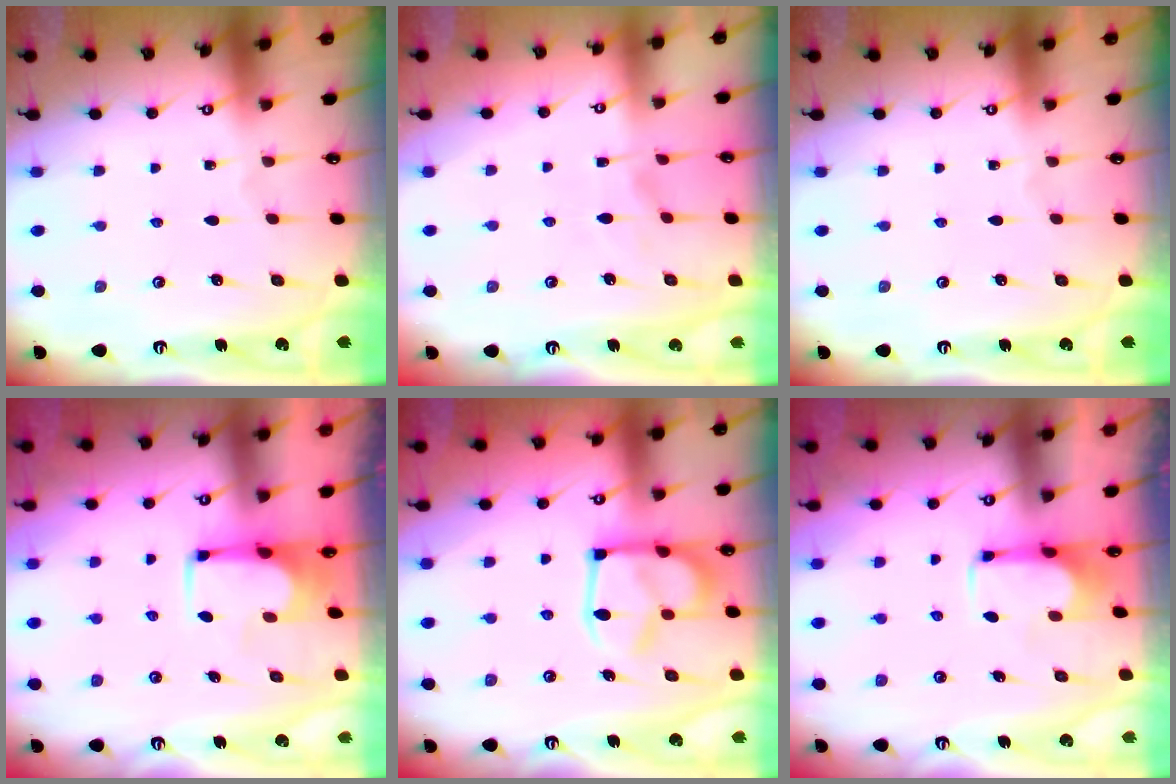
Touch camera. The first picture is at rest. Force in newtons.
{"total": 3.9, "press": 3.7, "slide": 1.1}
{"total": 0.0}
{"total": 1.3, "press": 1.3, "slide": 0.1}
{"total": 7.4, "press": 7.2, "slide": 1.3}
{"total": 2.1, "press": 1.9, "slide": 0.8}